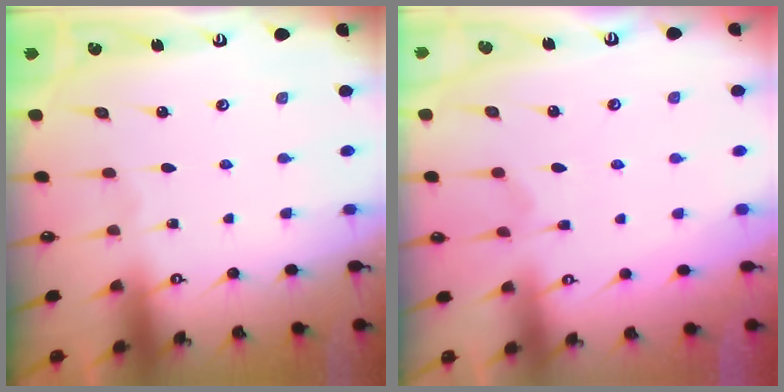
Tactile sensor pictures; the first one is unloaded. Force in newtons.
{"total": 1.1, "press": 0.1, "slide": 1.1}